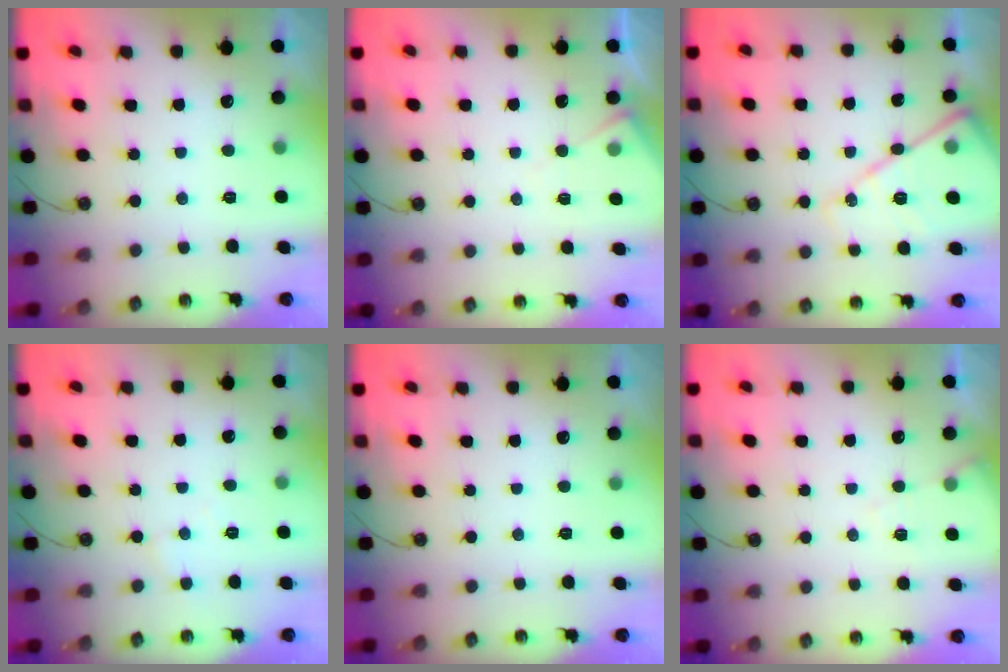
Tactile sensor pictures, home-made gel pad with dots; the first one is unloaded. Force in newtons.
{"total": 6.0, "press": 6.0, "slide": 0.9}
{"total": 14.0, "press": 13.9, "slide": 1.4}
{"total": 3.4, "press": 3.3, "slide": 0.5}
{"total": 0.0}
{"total": 5.6, "press": 5.5, "slide": 0.8}